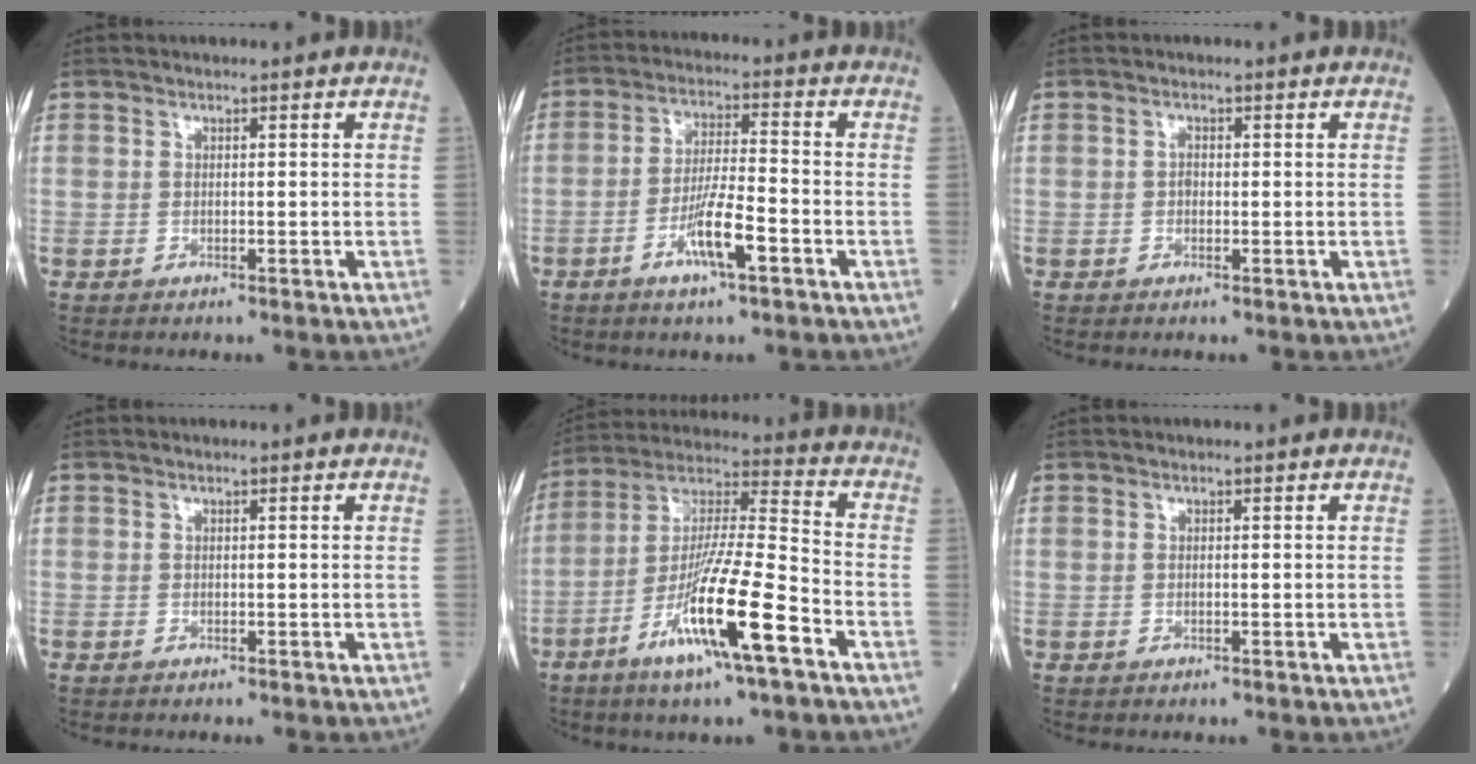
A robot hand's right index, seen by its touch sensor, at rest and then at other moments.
{"total": 7.7, "force": [-3.6, 0.7, 6.8], "torque": [-0.131, -0.004, -0.066]}
{"total": 1.0, "force": [-0.2, 0.6, 0.7], "torque": [-0.012, 0.003, -0.005]}
{"total": 0.0}
{"total": 16.4, "force": [-7.6, 0.6, 14.5], "torque": [-0.282, -0.018, -0.138]}
{"total": 0.0}